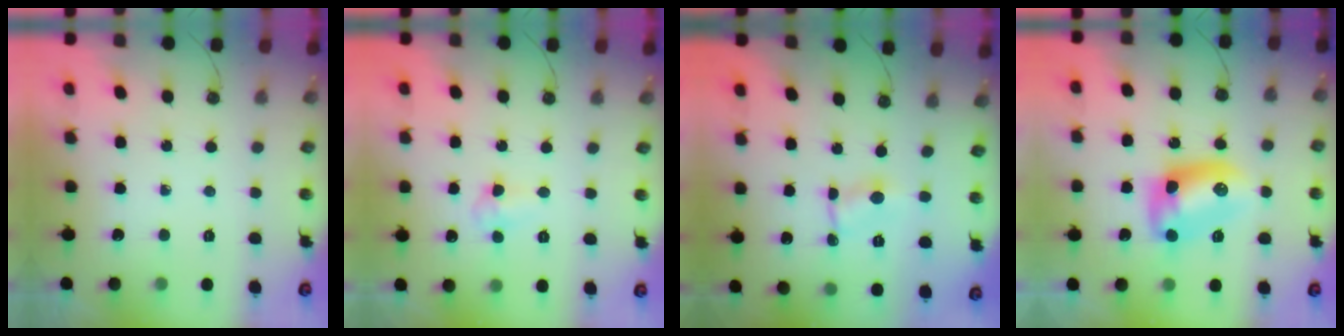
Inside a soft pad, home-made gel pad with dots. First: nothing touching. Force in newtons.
{"total": 3.2, "press": 3.2, "slide": 0.5}
{"total": 0.7, "press": 0.6, "slide": 0.1}
{"total": 12.2, "press": 11.7, "slide": 3.6}